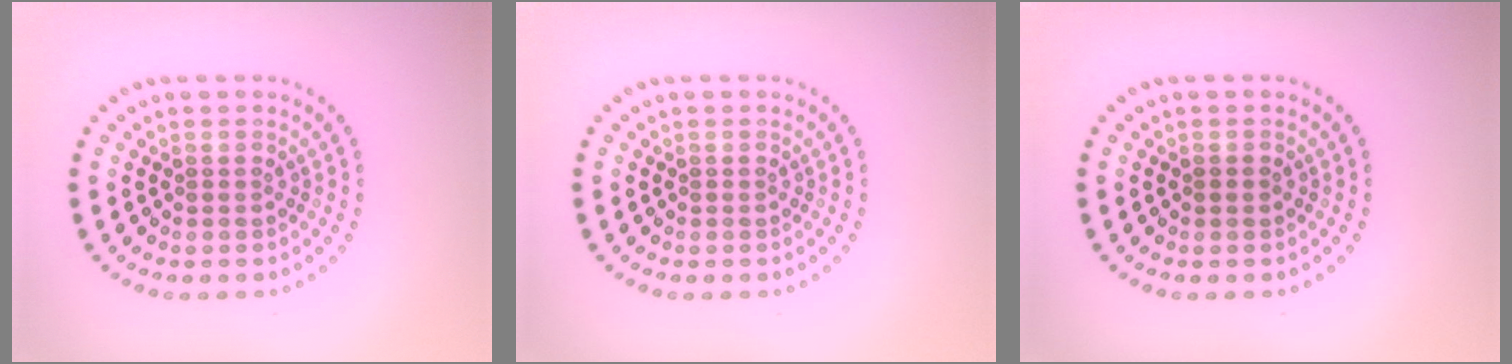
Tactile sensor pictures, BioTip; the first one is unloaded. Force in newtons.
{"total": 0.0}
{"total": 0.8, "press": 0.8, "slide": 0.1}